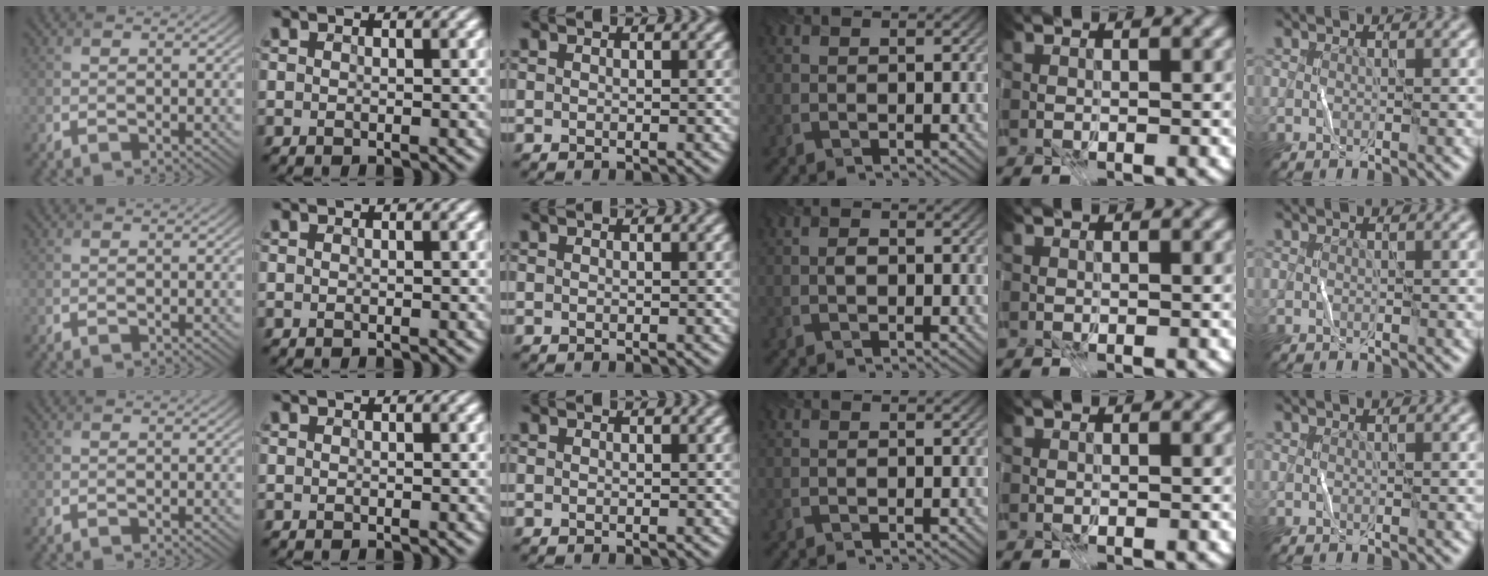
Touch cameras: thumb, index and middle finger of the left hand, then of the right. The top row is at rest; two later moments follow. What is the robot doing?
{"motion": "fold", "object": "file"}